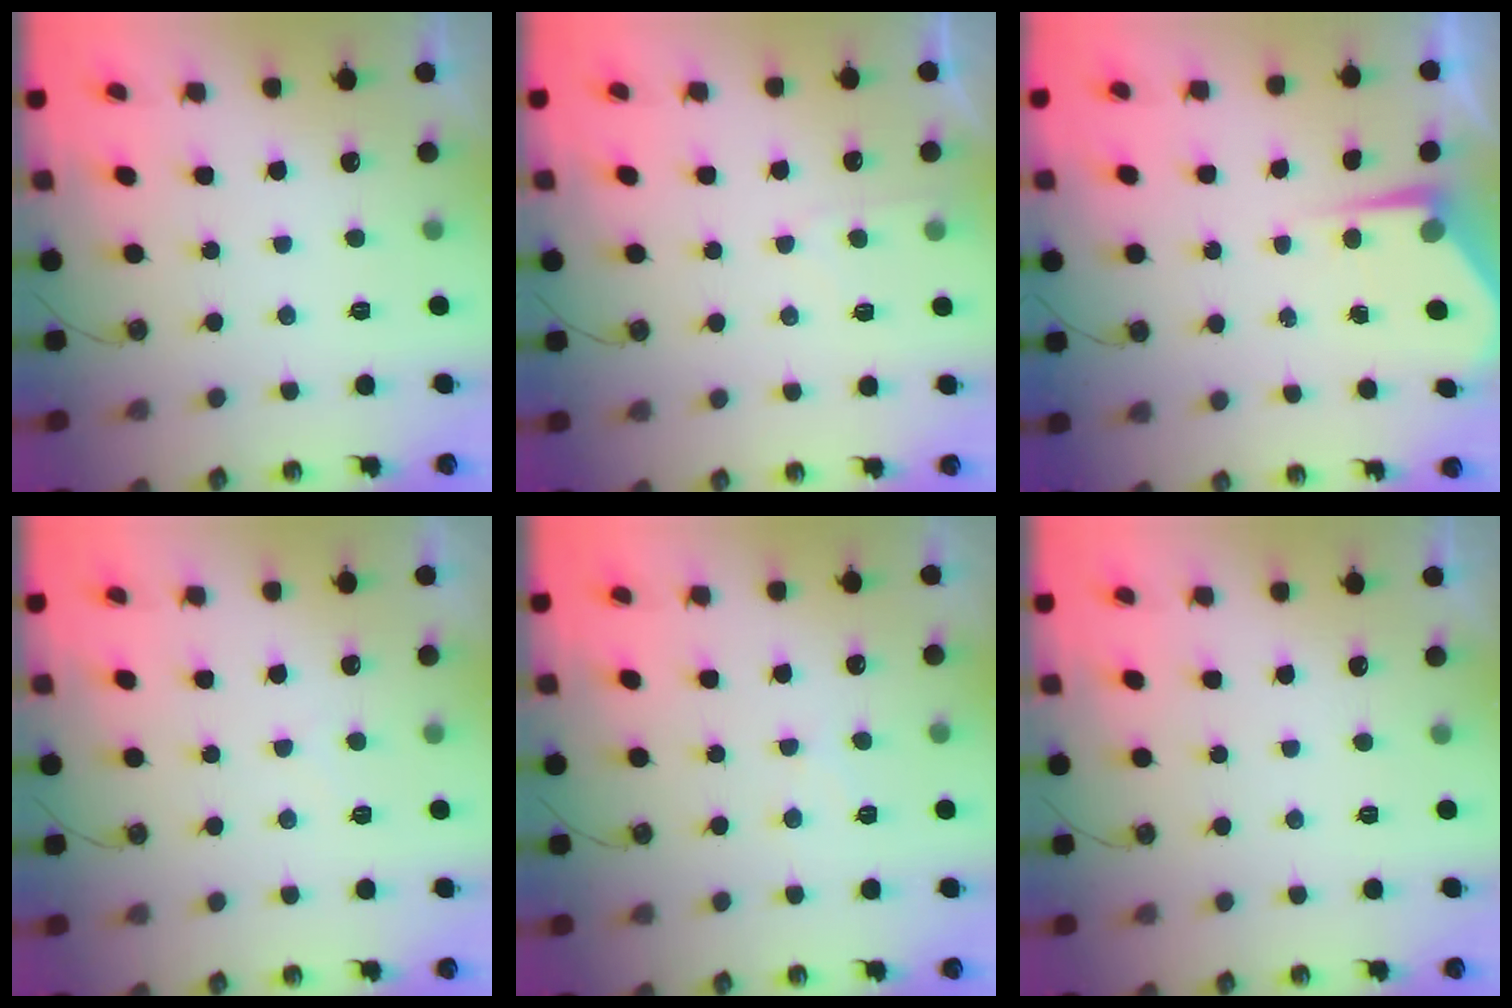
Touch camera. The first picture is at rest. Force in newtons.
{"total": 3.8, "press": 3.8, "slide": 0.4}
{"total": 5.0, "press": 5.0, "slide": 0.3}
{"total": 4.7, "press": 4.6, "slide": 0.6}
{"total": 6.0, "press": 5.9, "slide": 0.5}
{"total": 0.0}